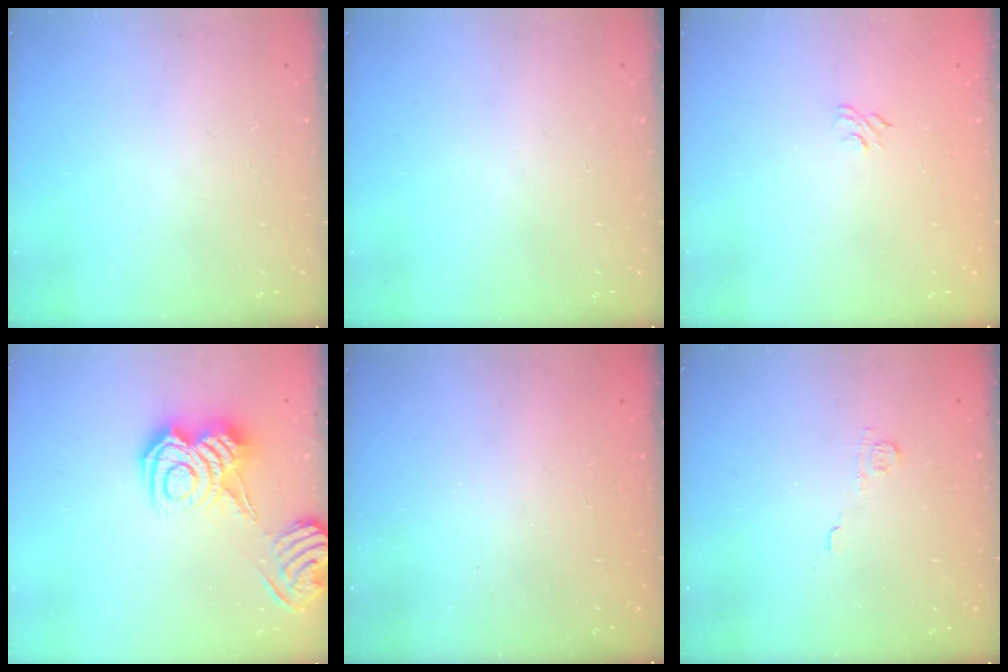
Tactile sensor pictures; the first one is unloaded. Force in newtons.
{"total": 0.0}
{"total": 4.2, "press": 4.0, "slide": 1.1}
{"total": 9.6, "press": 9.5, "slide": 1.1}
{"total": 2.4, "press": 2.3, "slide": 0.8}
{"total": 3.8, "press": 3.6, "slide": 1.1}